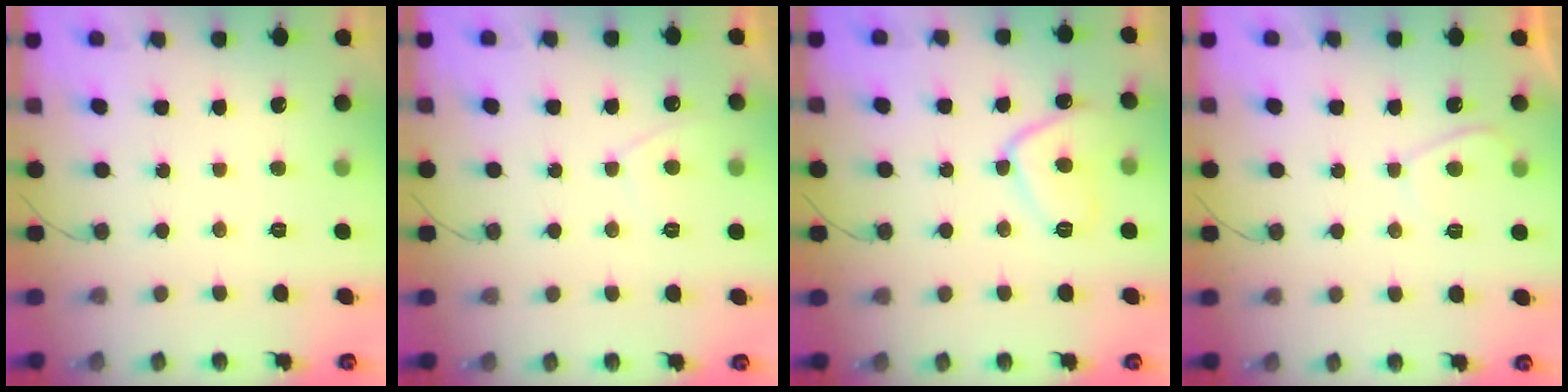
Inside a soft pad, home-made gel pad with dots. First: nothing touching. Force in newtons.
{"total": 2.9, "press": 2.8, "slide": 0.5}
{"total": 10.1, "press": 10.0, "slide": 1.1}
{"total": 1.8, "press": 1.7, "slide": 0.6}